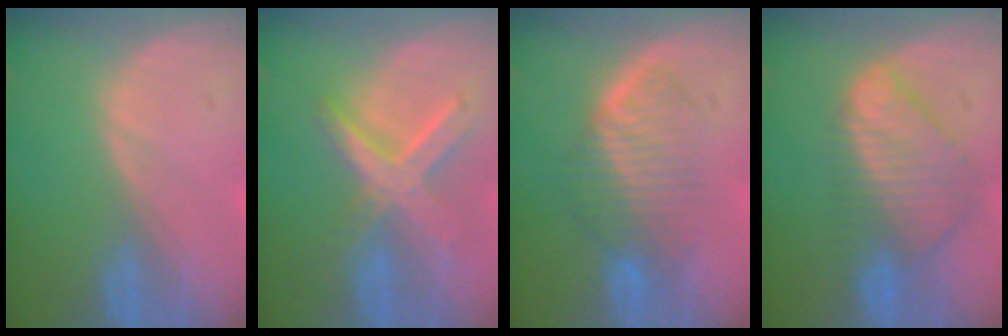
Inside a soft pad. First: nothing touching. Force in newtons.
{"total": 8.0, "press": 7.0, "slide": 4.0}
{"total": 6.7, "press": 6.4, "slide": 2.0}
{"total": 8.9, "press": 7.7, "slide": 4.6}